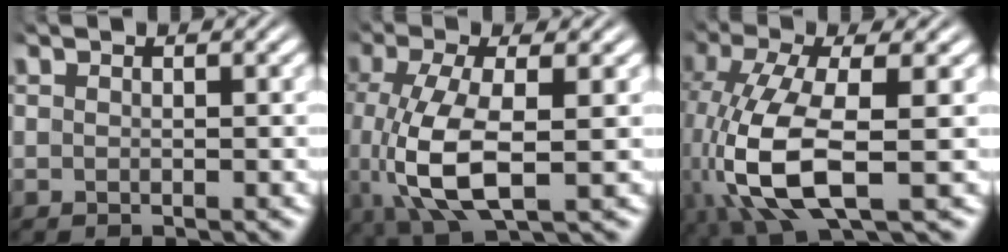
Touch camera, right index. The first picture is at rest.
{"total": 7.6, "force": [-1.2, 3.8, 6.5], "torque": [-0.156, -0.040, 0.011]}
{"total": 9.1, "force": [-1.3, 4.8, 7.6], "torque": [-0.191, -0.046, 0.012]}